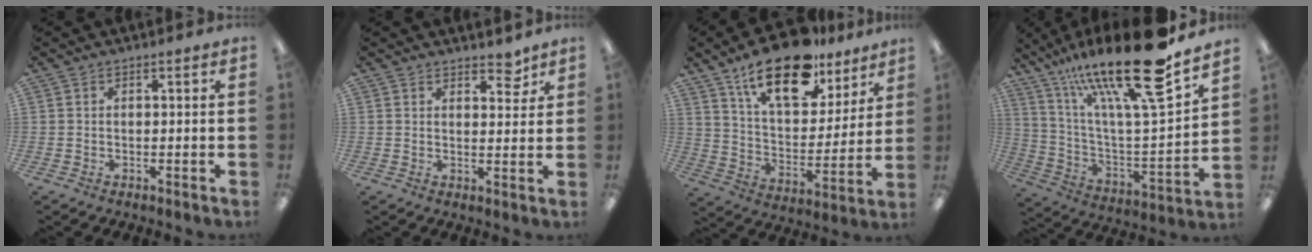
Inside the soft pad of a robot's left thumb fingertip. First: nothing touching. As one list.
[{"total": 4.2, "force": [3.5, 1.8, 1.5], "torque": [0.004, -0.026, 0.056]}, {"total": 21.3, "force": [14.7, 9.4, 12.3], "torque": [-0.203, -0.077, 0.253]}, {"total": 26.7, "force": [18.7, 5.4, 18.2], "torque": [-0.298, -0.117, 0.306]}]